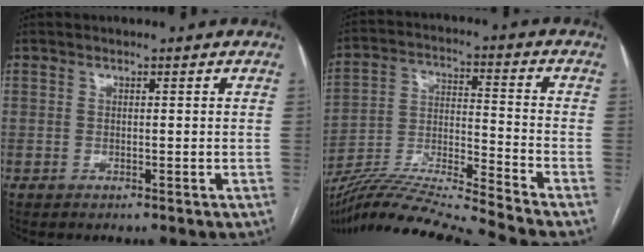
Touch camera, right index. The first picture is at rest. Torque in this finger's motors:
{"motor_torque": [0.54, -1.23, 0.03, 0.01]}